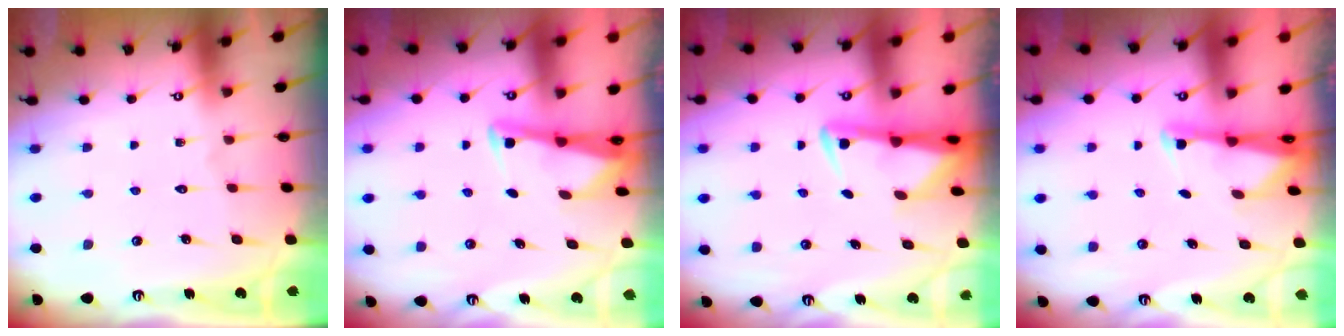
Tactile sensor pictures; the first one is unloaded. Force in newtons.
{"total": 2.7, "press": 2.7, "slide": 0.2}
{"total": 2.9, "press": 2.8, "slide": 0.5}
{"total": 1.8, "press": 1.8, "slide": 0.4}